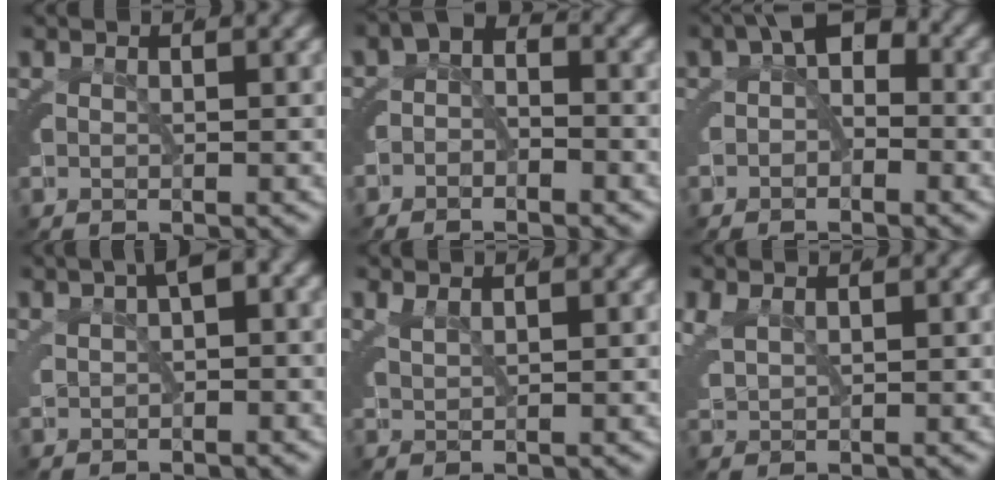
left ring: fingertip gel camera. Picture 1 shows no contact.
{"total": 2.3, "force": [-1.1, 1.5, 1.3], "torque": [-0.004, -0.009, -0.025]}
{"total": 2.4, "force": [0.3, 1.0, 2.1], "torque": [-0.016, -0.001, 0.002]}
{"total": 2.5, "force": [0.7, 0.6, 2.3], "torque": [-0.020, 0.014, 0.013]}
{"total": 1.3, "force": [0.8, -1.0, 0.2], "torque": [0.003, -0.002, 0.023]}
{"total": 1.2, "force": [0.9, 0.5, 0.7], "torque": [-0.018, 0.000, 0.026]}